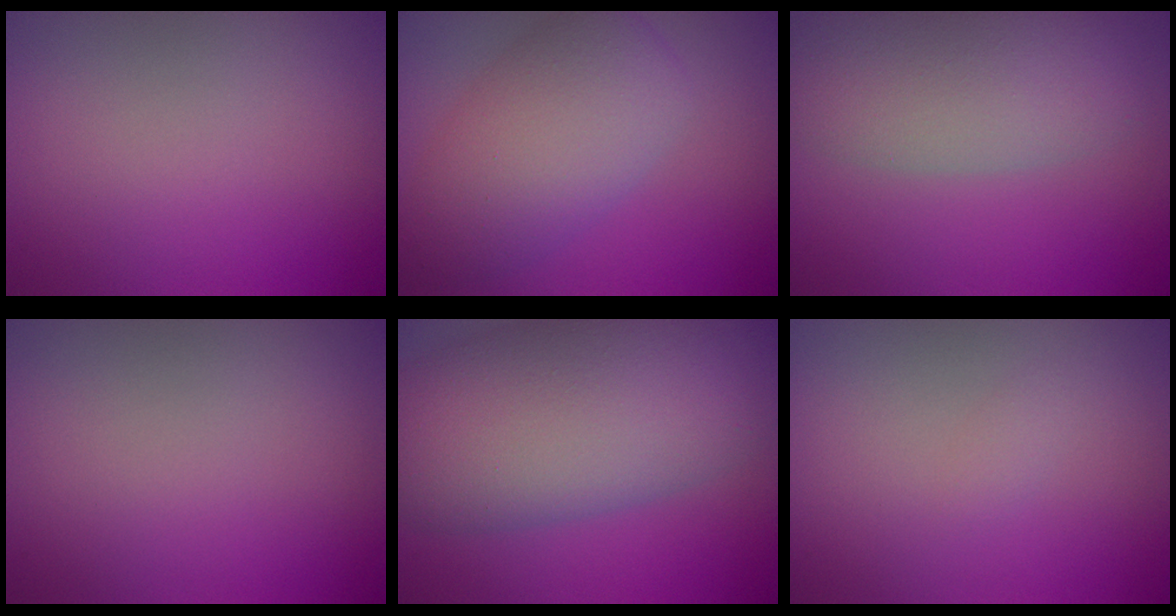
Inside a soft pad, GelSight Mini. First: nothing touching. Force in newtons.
{"total": 6.5, "press": 6.5, "slide": 0.1}
{"total": 6.6, "press": 6.6, "slide": 0.4}
{"total": 0.0}
{"total": 11.2, "press": 11.2, "slide": 0.6}
{"total": 0.5, "press": 0.5, "slide": 0.1}